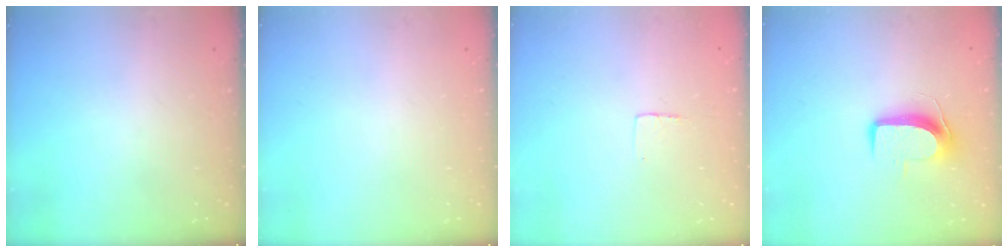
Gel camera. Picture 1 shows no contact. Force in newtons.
{"total": 0.0}
{"total": 3.0, "press": 3.0, "slide": 0.2}
{"total": 8.8, "press": 8.7, "slide": 0.6}